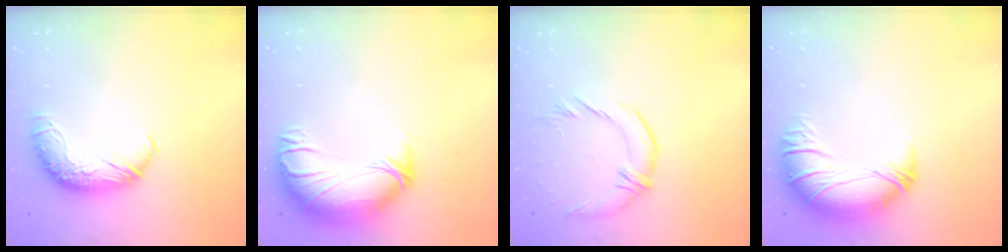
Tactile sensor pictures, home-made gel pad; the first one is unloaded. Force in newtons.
{"total": 3.7, "press": 2.0, "slide": 3.1}
{"total": 3.0, "press": 1.4, "slide": 2.6}
{"total": 2.8, "press": 0.2, "slide": 2.8}